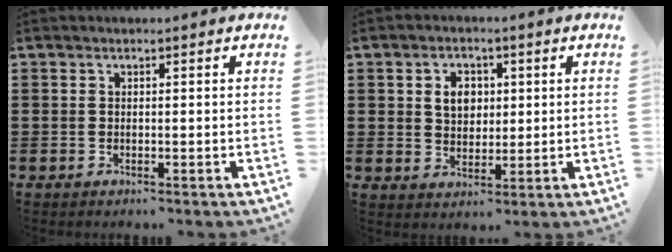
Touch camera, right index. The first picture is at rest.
{"total": 4.3, "force": [1.0, 3.3, 2.6], "torque": [-0.053, 0.011, 0.013]}